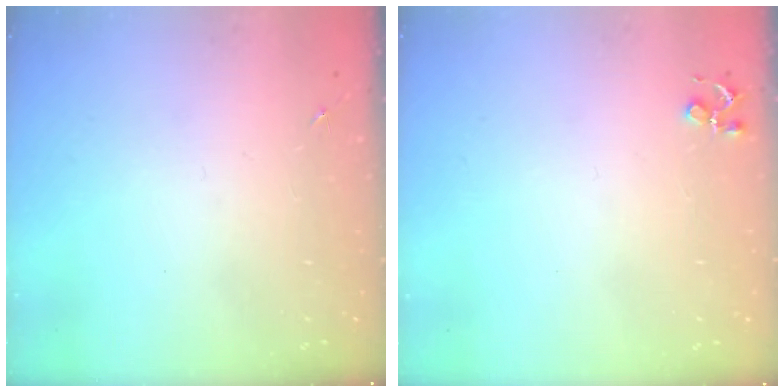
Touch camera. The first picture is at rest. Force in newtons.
{"total": 4.1, "press": 4.1, "slide": 0.5}